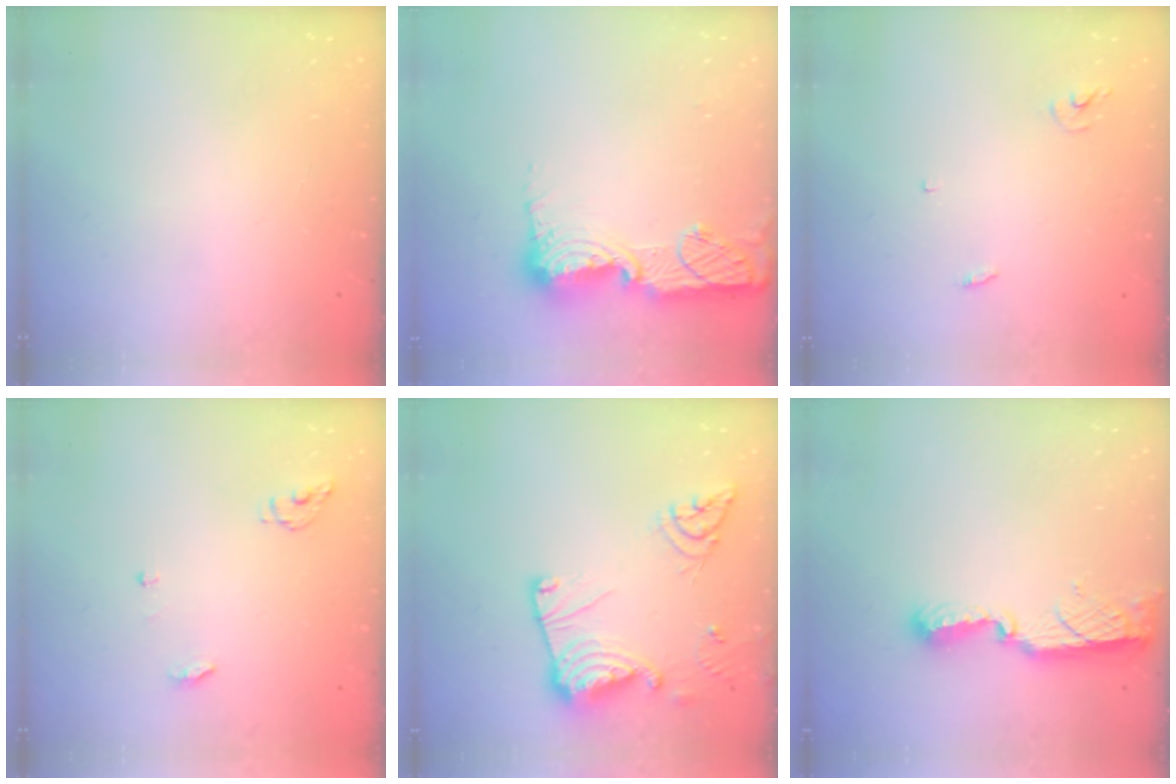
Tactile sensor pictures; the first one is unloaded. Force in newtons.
{"total": 15.4, "press": 15.4, "slide": 1.2}
{"total": 2.9, "press": 2.9, "slide": 0.2}
{"total": 4.4, "press": 4.3, "slide": 0.5}
{"total": 17.7, "press": 17.6, "slide": 1.8}
{"total": 8.5, "press": 8.4, "slide": 0.8}